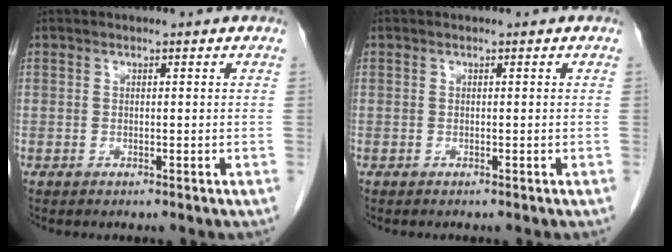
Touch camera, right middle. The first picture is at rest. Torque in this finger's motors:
{"motor_torque": [-0.19, -0.33, 0.02, 0.01]}